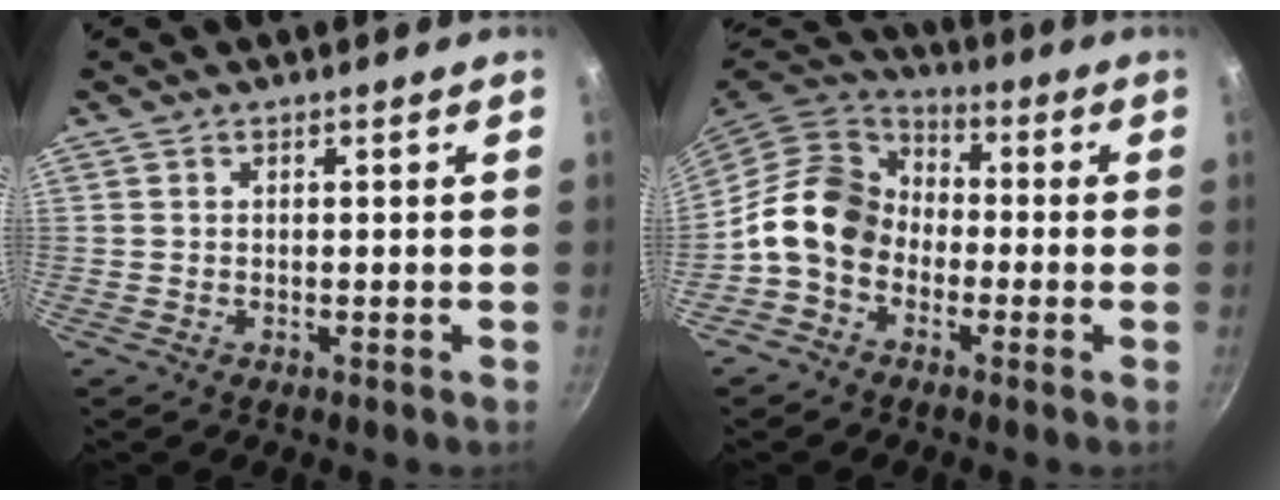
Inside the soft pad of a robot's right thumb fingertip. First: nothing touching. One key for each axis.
{"total": 12.1, "fx": -2.7, "fy": 9.7, "fz": 6.9, "tx": -0.084, "ty": 0.040, "tz": -0.072}